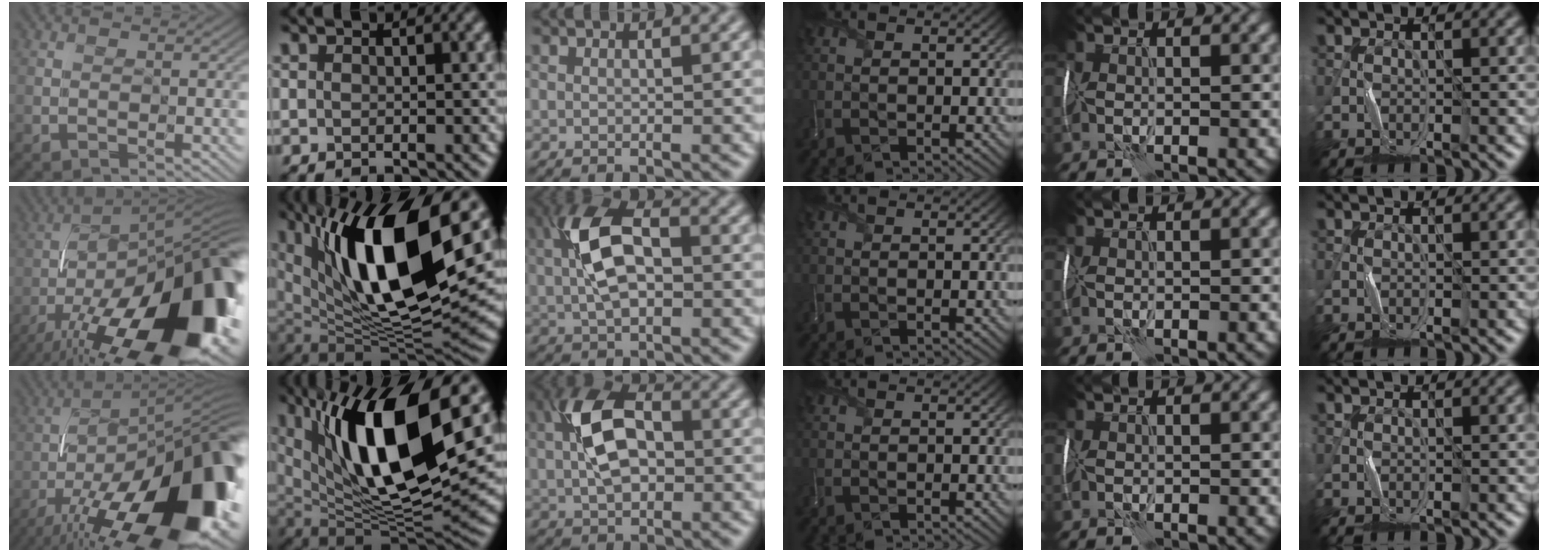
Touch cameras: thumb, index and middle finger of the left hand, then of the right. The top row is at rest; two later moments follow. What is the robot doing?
{"motion": "wrap", "object": "ribbon"}